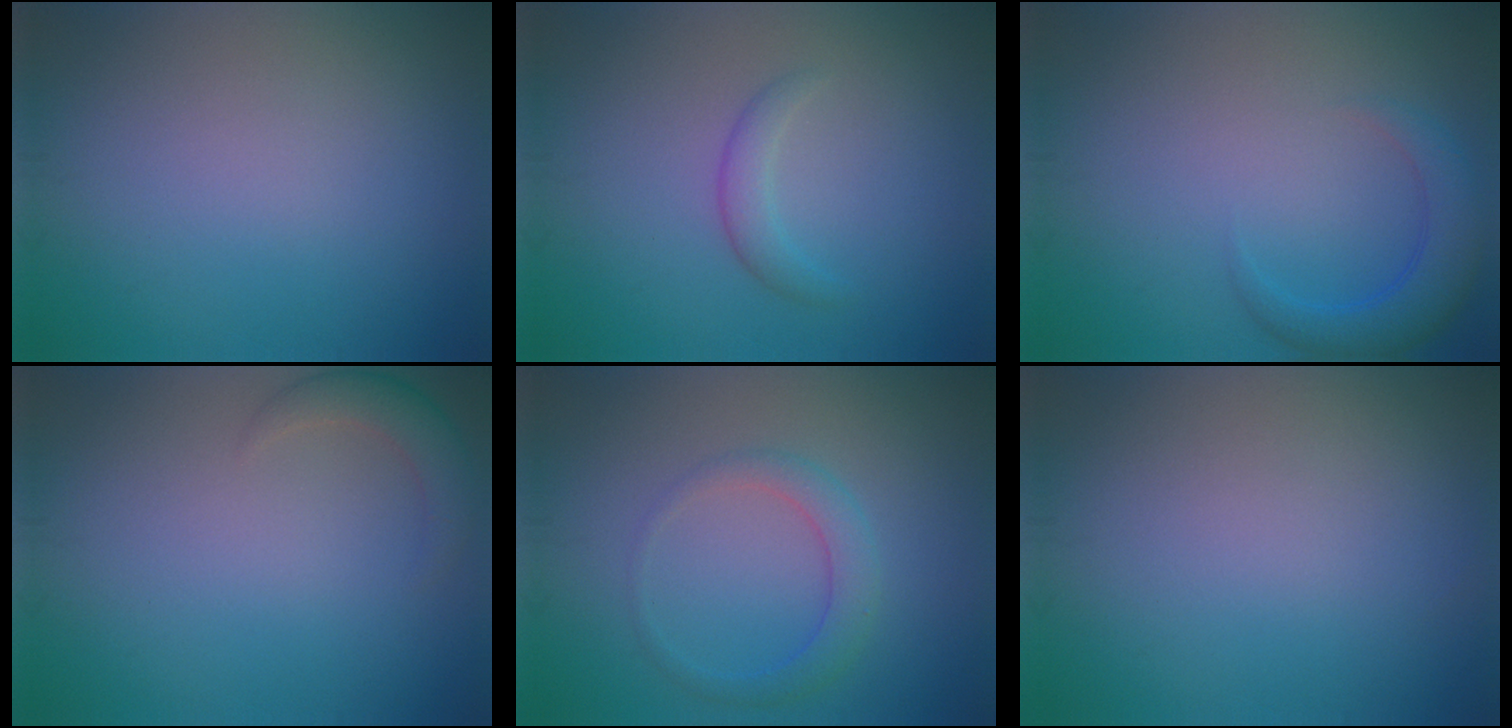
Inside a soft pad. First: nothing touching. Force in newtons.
{"total": 1.7, "press": 1.7, "slide": 0.2}
{"total": 3.3, "press": 3.3, "slide": 0.3}
{"total": 2.2, "press": 2.2, "slide": 0.2}
{"total": 2.4, "press": 2.4, "slide": 0.1}
{"total": 0.0}